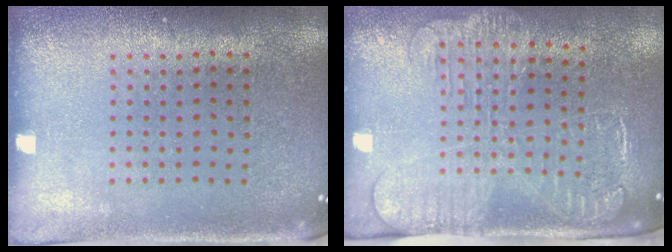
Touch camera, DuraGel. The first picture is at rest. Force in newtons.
{"total": 2.6, "press": 2.1, "slide": 1.5}